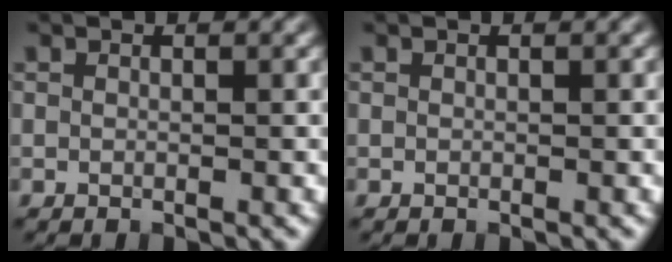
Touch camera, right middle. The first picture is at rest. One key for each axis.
{"total": 0.0}